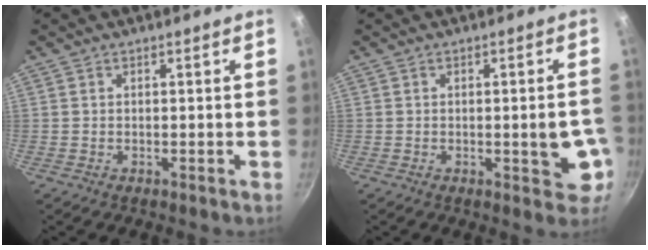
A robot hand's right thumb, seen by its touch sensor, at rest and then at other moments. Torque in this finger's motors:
{"motor_torque": [2.93, 2.08, 1.84, -0.66, 0.72]}